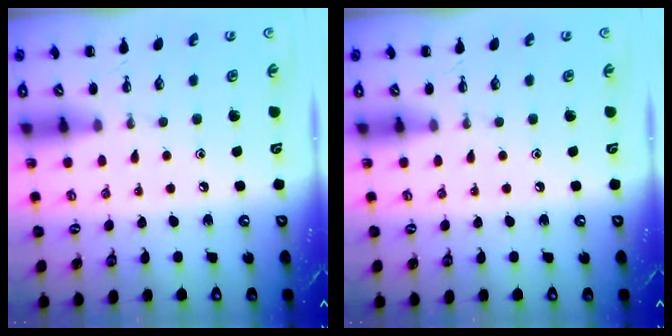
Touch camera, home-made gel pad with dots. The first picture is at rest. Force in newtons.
{"total": 0.0}